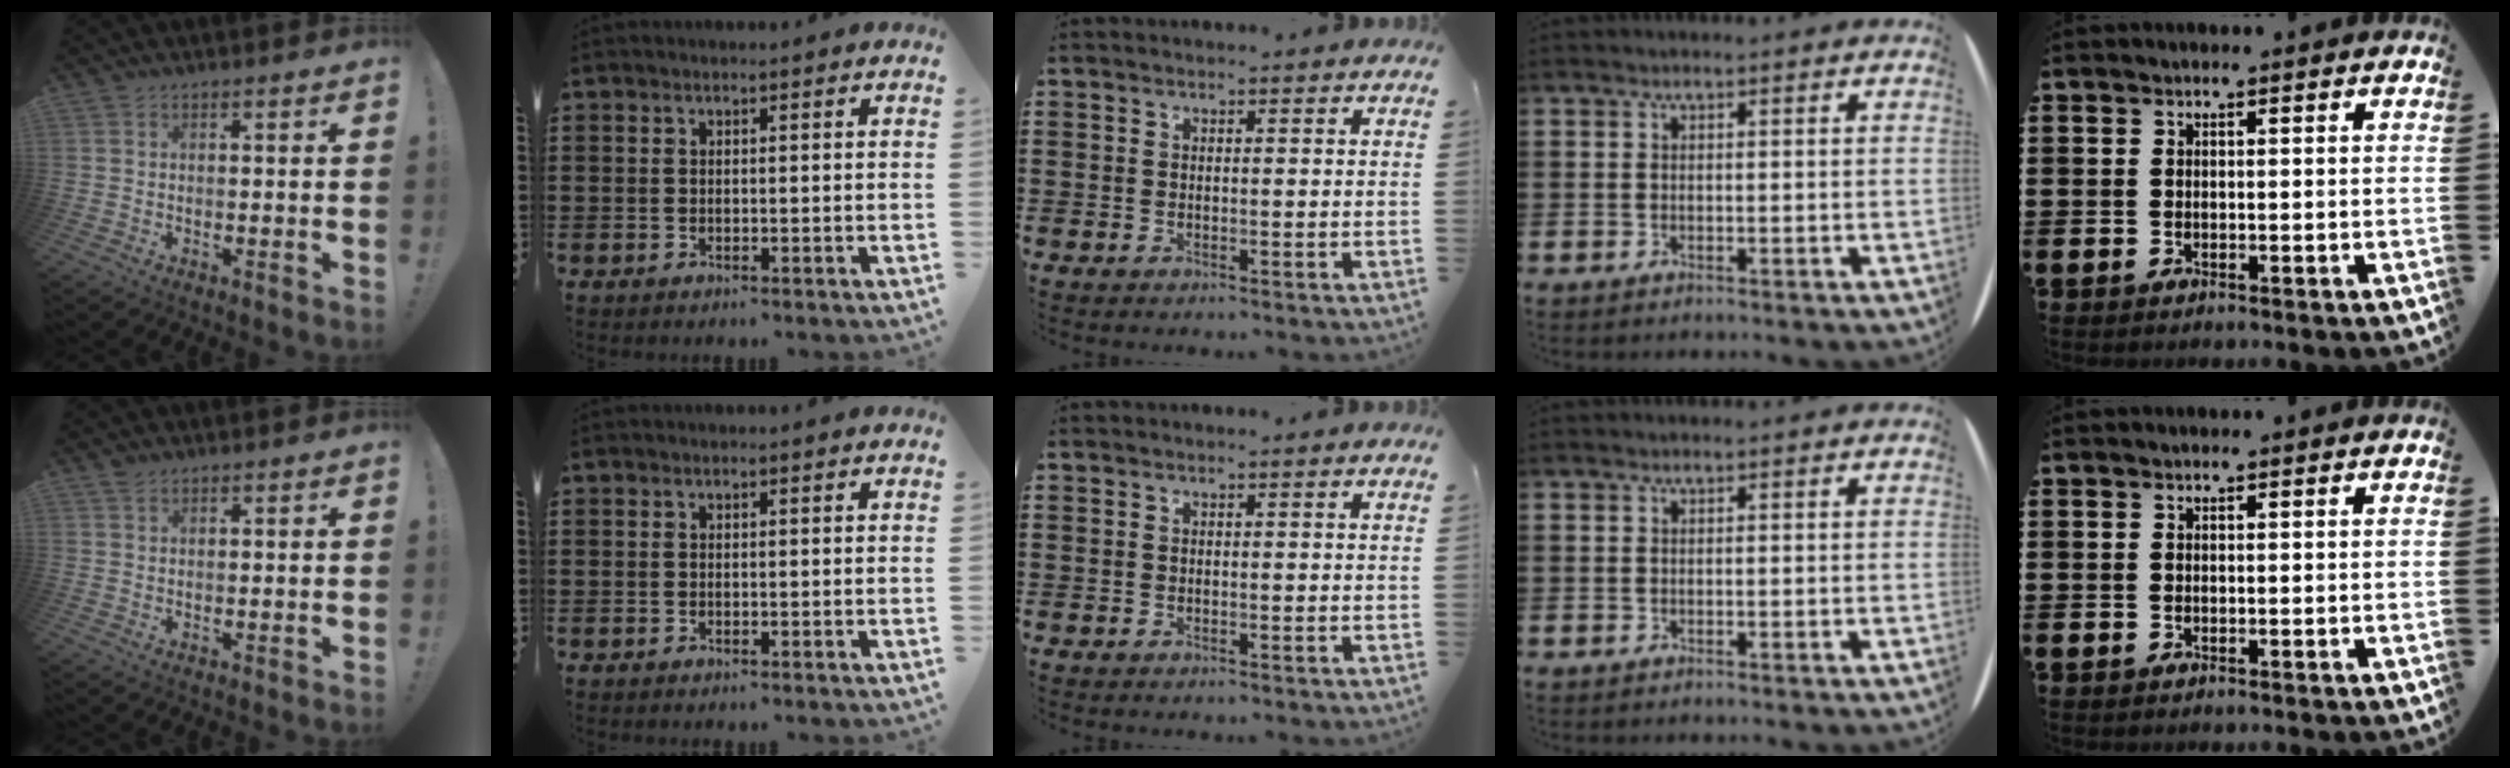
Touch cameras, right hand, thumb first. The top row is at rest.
{"thumb": {"total": 1.0, "force": [0.9, 0.4, 0.3], "torque": [-0.004, -0.002, 0.016]}}